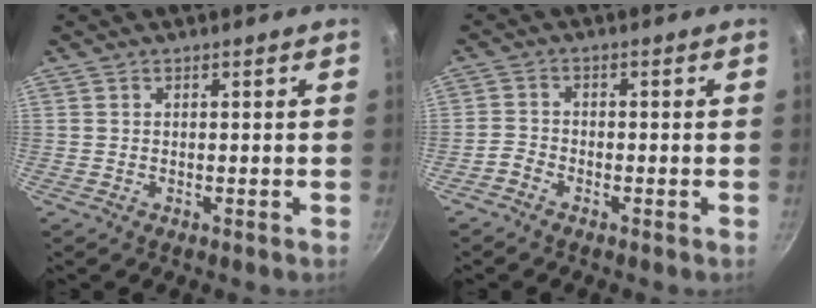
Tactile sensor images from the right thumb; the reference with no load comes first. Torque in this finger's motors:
{"motor_torque": [0.13, -0.61, -0.07, 0.44, 0.02]}